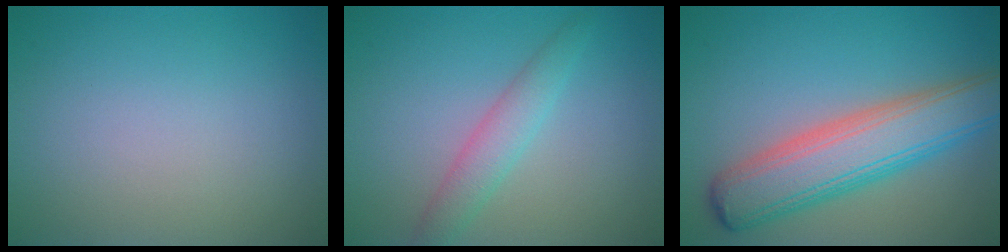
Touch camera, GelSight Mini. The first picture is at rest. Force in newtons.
{"total": 2.6, "press": 2.6, "slide": 0.0}
{"total": 7.6, "press": 7.6, "slide": 0.2}